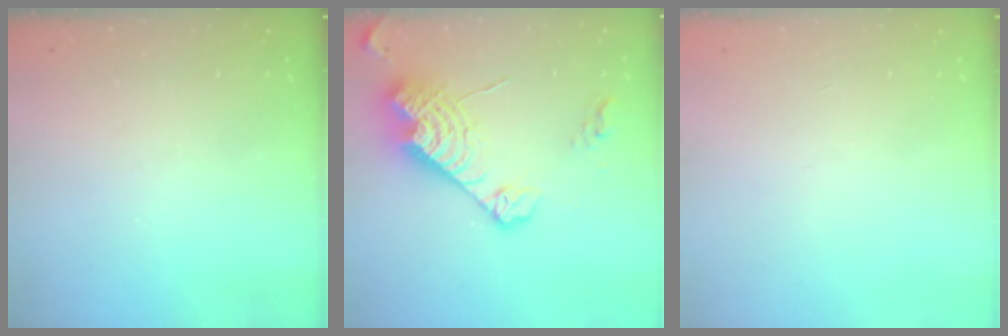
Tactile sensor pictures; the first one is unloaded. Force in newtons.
{"total": 16.9, "press": 16.8, "slide": 1.4}
{"total": 0.0}